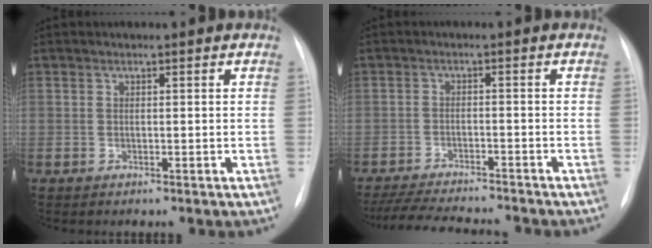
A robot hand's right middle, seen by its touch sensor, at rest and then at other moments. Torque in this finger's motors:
{"motor_torque": [0.09, -0.16, 0.05, 0.02]}